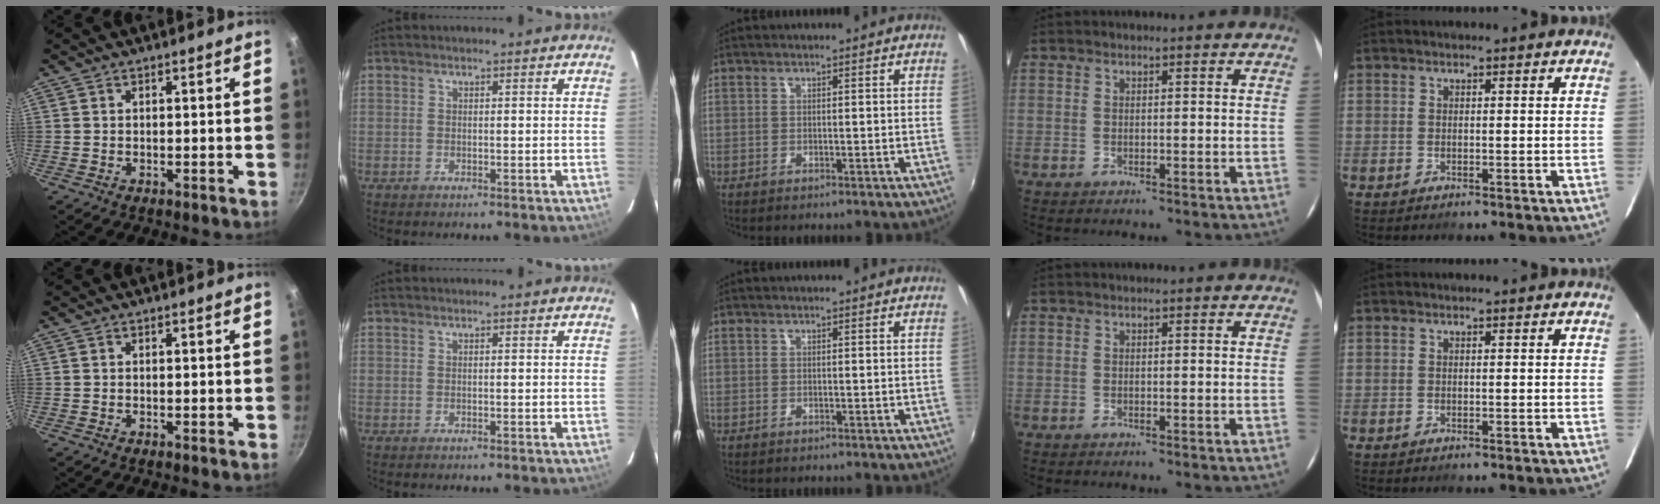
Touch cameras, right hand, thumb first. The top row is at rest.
{}